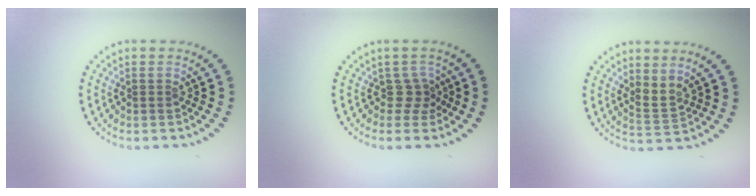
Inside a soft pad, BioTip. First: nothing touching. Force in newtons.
{"total": 1.9, "press": 1.2, "slide": 1.4}
{"total": 2.0, "press": 1.4, "slide": 1.4}